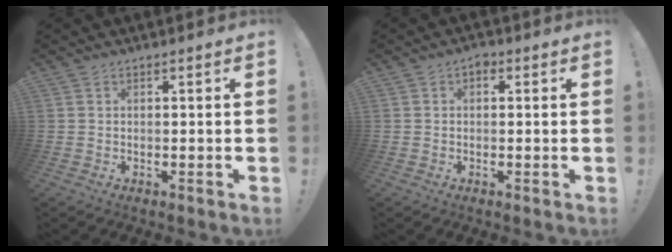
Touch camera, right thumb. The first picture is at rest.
{"total": 1.9, "force": [0.1, 1.4, 1.3], "torque": [-0.010, 0.001, -0.002]}